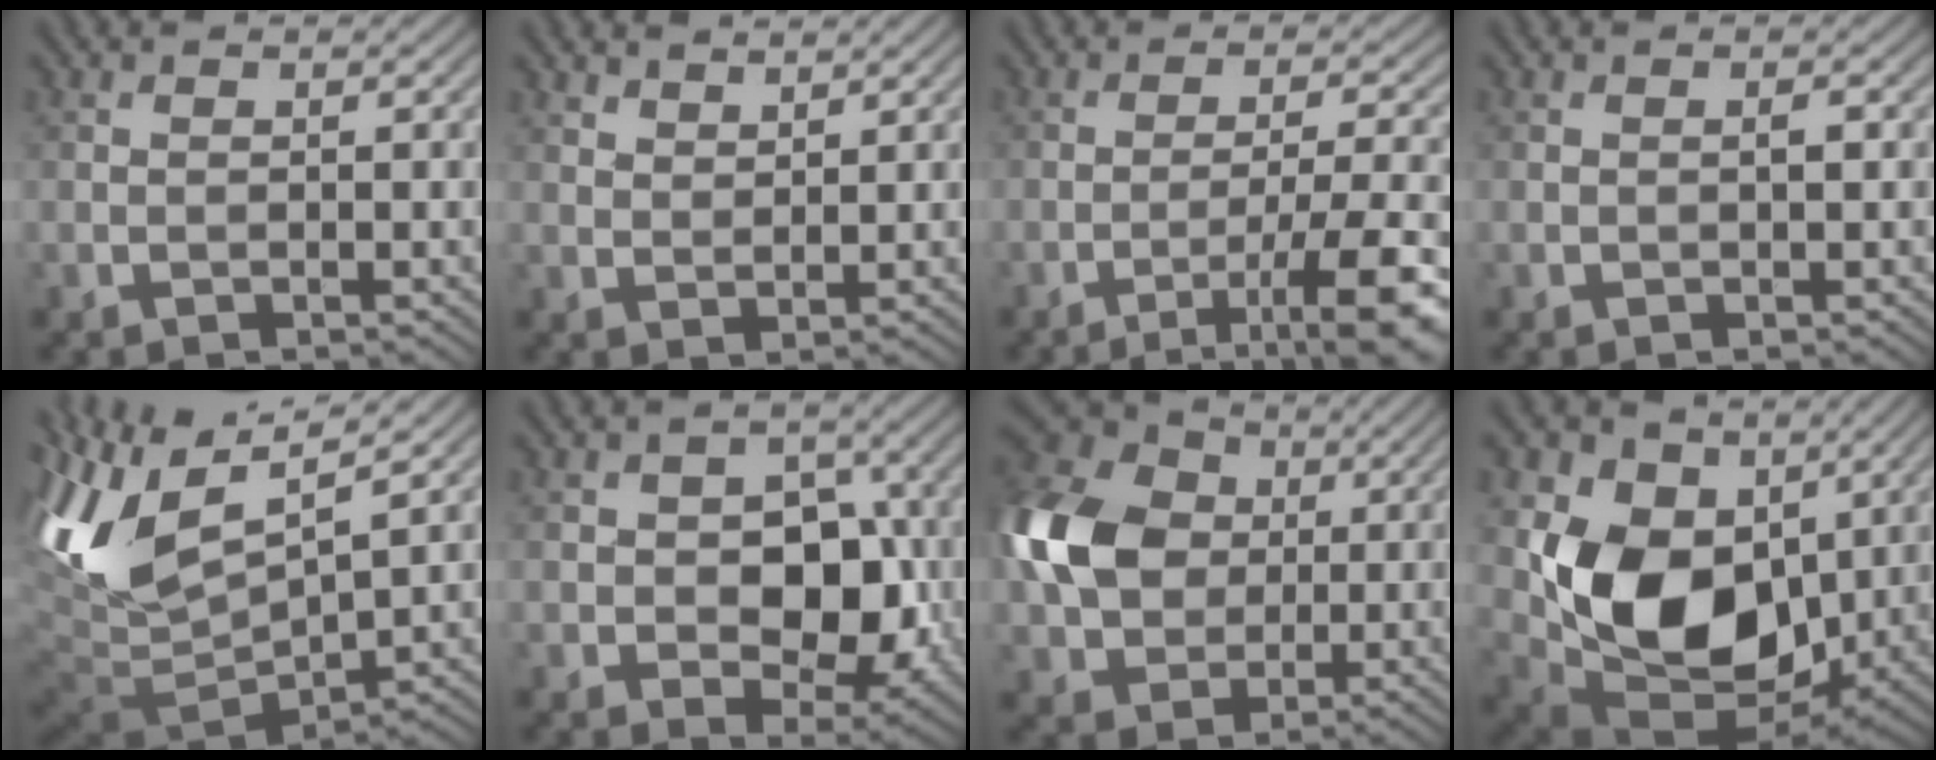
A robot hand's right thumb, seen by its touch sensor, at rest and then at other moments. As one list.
[{"total": 2.5, "force": [2.2, 0.8, 0.9], "torque": [-0.018, -0.008, 0.051]}, {"total": 9.7, "force": [-5.2, 1.6, 8.0], "torque": [-0.130, 0.009, -0.070]}, {"total": 0.8, "force": [0.0, 0.1, 0.8], "torque": [-0.013, 0.001, 0.000]}, {"total": 13.2, "force": [3.8, 5.7, 11.2], "torque": [-0.263, 0.009, 0.083]}, {"total": 8.6, "force": [-0.9, 6.0, 6.1], "torque": [-0.088, -0.006, -0.020]}, {"total": 13.4, "force": [0.7, 10.5, 8.3], "torque": [-0.221, 0.014, 0.001]}, {"total": 13.3, "force": [1.8, 9.7, 8.9], "torque": [-0.186, -0.023, 0.033]}]